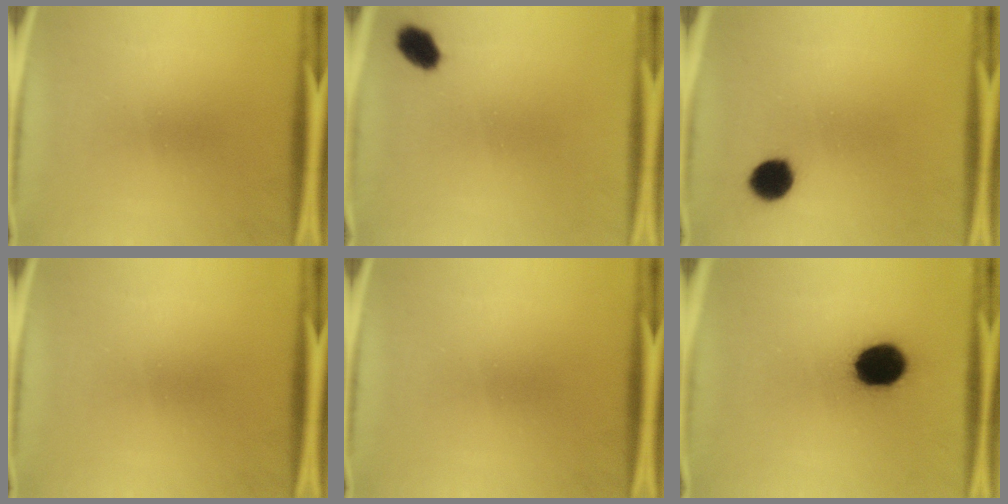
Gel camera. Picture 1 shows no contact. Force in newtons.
{"total": 4.6}
{"total": 6.4}
{"total": 0.0}
{"total": 0.0}
{"total": 13.2}